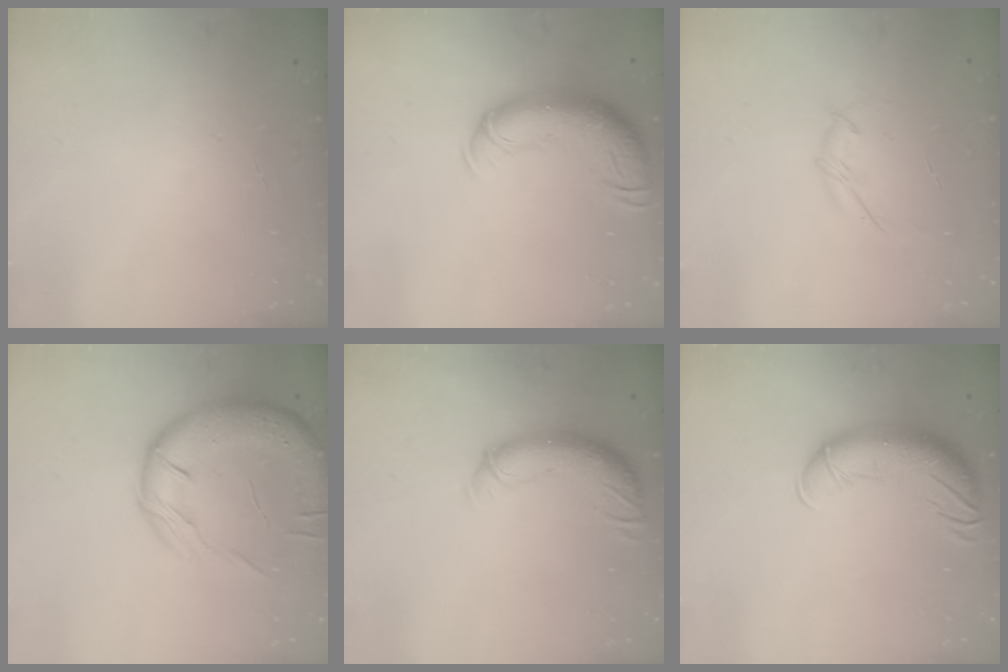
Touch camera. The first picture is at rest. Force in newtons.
{"total": 15.2, "press": 14.8, "slide": 3.6}
{"total": 3.8, "press": 3.7, "slide": 0.7}
{"total": 19.3, "press": 19.1, "slide": 2.8}
{"total": 11.5, "press": 11.2, "slide": 2.6}
{"total": 14.8, "press": 14.3, "slide": 3.6}